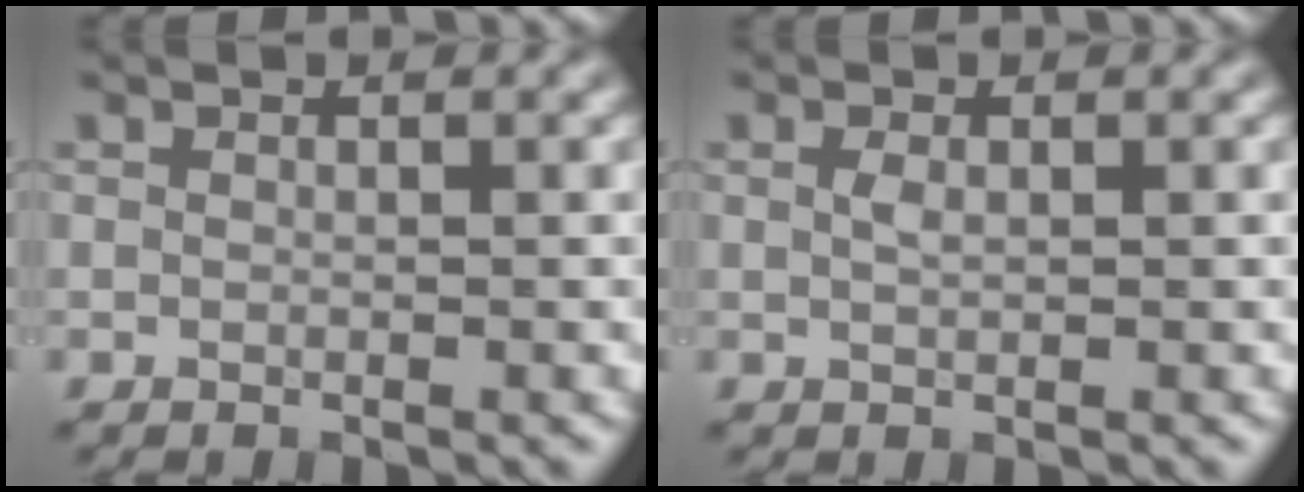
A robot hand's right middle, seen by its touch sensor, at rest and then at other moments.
{"total": 0.9, "force": [0.2, 0.4, 0.8], "torque": [-0.019, 0.001, 0.005]}